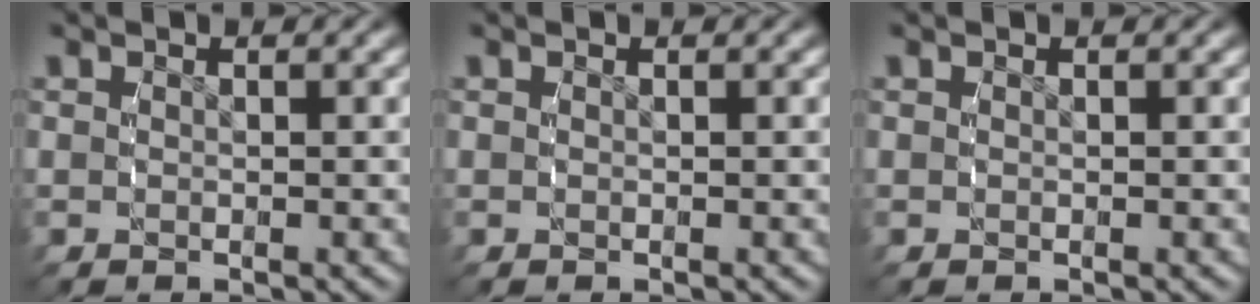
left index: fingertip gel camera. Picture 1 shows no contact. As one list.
[{"total": 0.0}, {"total": 0.0}]